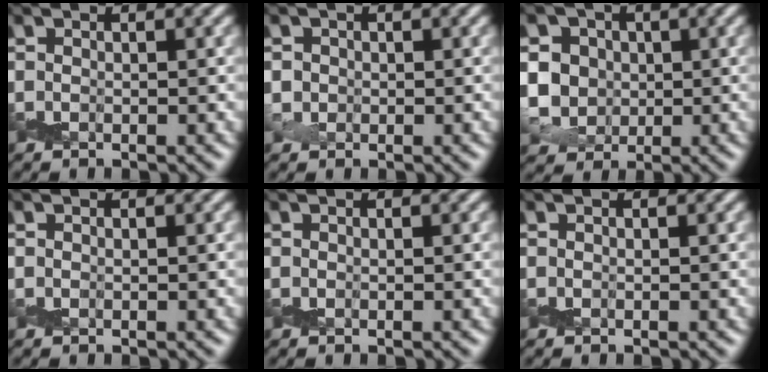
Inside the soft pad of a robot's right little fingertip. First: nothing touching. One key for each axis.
{"total": 0.8, "fx": 0.1, "fy": 0.8, "fz": -0.1, "tx": 0.009, "ty": 0.000, "tz": 0.001}
{"total": 4.9, "fx": 1.0, "fy": 4.4, "fz": 2.0, "tx": -0.048, "ty": 0.012, "tz": 0.003}
{"total": 0.0}
{"total": 0.0}
{"total": 0.0}